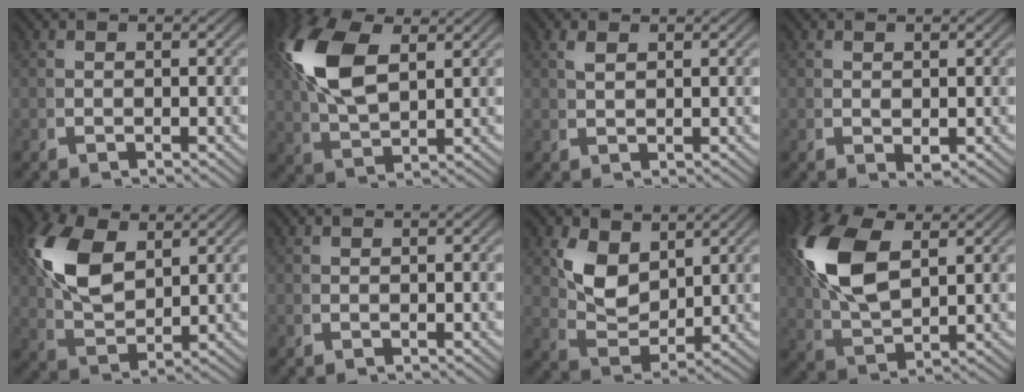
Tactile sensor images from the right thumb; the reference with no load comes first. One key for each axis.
{"total": 8.0, "fx": 2.6, "fy": 4.2, "fz": 6.3, "tx": -0.151, "ty": -0.010, "tz": 0.066}
{"total": 1.3, "fx": 1.2, "fy": -0.2, "fz": 0.5, "tx": -0.006, "ty": 0.004, "tz": 0.030}
{"total": 1.0, "fx": 0.3, "fy": 0.6, "fz": 0.8, "tx": -0.015, "ty": -0.006, "tz": 0.012}
{"total": 7.9, "fx": 2.3, "fy": 4.7, "fz": 5.9, "tx": -0.141, "ty": -0.019, "tz": 0.055}
{"total": 0.0}
{"total": 5.9, "fx": 1.5, "fy": 3.5, "fz": 4.4, "tx": -0.101, "ty": -0.024, "tz": 0.041}
{"total": 9.1, "fx": 2.4, "fy": 5.1, "fz": 7.2, "tx": -0.177, "ty": -0.016, "tz": 0.064}